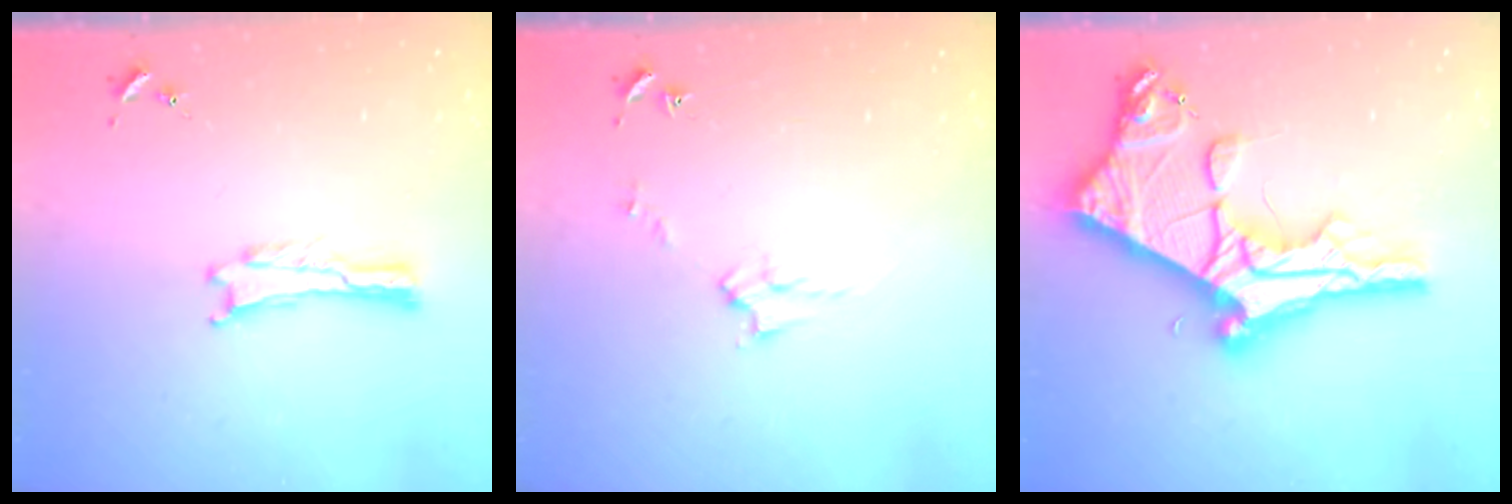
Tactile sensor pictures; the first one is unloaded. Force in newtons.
{"total": 3.0, "press": 3.0, "slide": 0.3}
{"total": 12.9, "press": 12.9, "slide": 1.3}